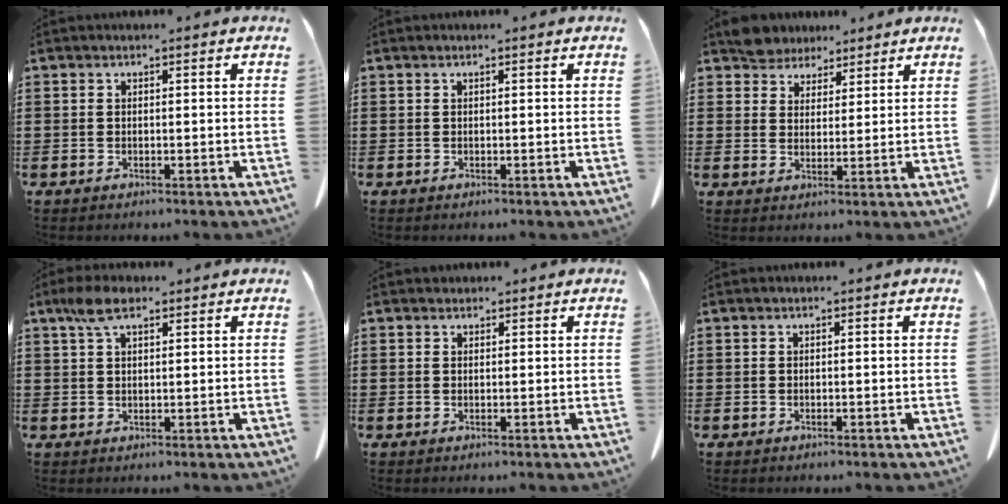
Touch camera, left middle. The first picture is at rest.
{"total": 0.0}
{"total": 4.7, "force": [4.4, 1.8, 0.3], "torque": [-0.024, -0.005, 0.085]}
{"total": 4.7, "force": [2.7, 1.7, 3.5], "torque": [-0.077, 0.005, 0.049]}
{"total": 1.0, "force": [0.9, 0.4, 0.0], "torque": [-0.003, 0.000, 0.018]}
{"total": 0.0}